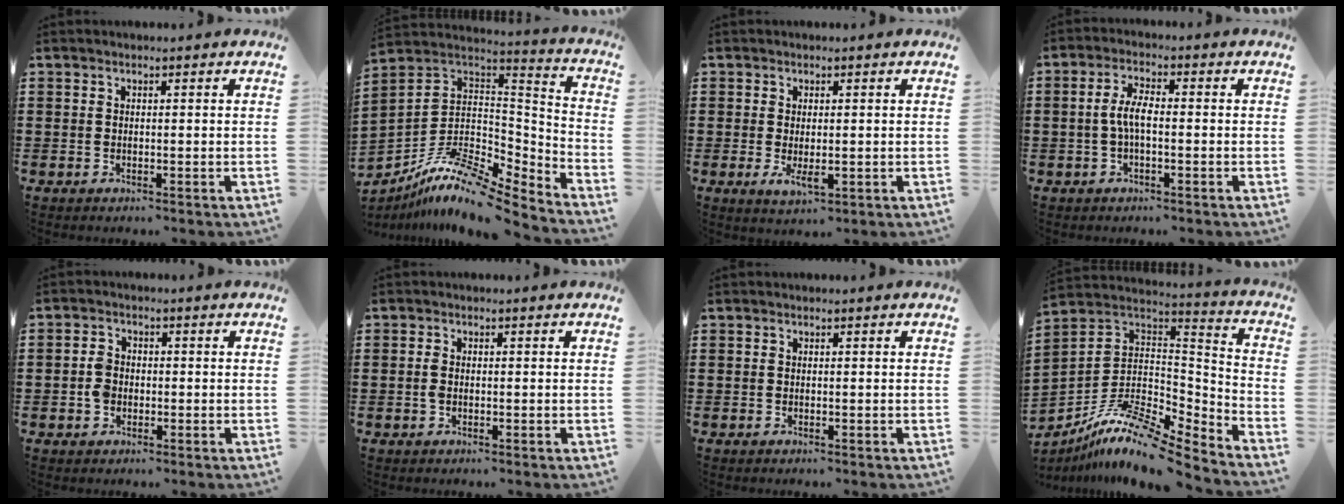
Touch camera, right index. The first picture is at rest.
{"total": 11.0, "force": [-8.1, 3.5, 6.5], "torque": [-0.134, 0.007, -0.163]}
{"total": 3.3, "force": [-0.5, 1.4, 2.9], "torque": [-0.057, -0.001, -0.008]}
{"total": 4.4, "force": [-0.6, 1.4, 4.2], "torque": [-0.096, -0.002, -0.019]}
{"total": 2.9, "force": [-0.6, 2.2, 1.8], "torque": [-0.043, 0.003, -0.015]}
{"total": 1.4, "force": [-0.3, 0.8, 1.1], "torque": [-0.030, -0.001, -0.008]}
{"total": 0.0}
{"total": 11.8, "force": [-8.4, 3.4, 7.4], "torque": [-0.148, 0.014, -0.166]}